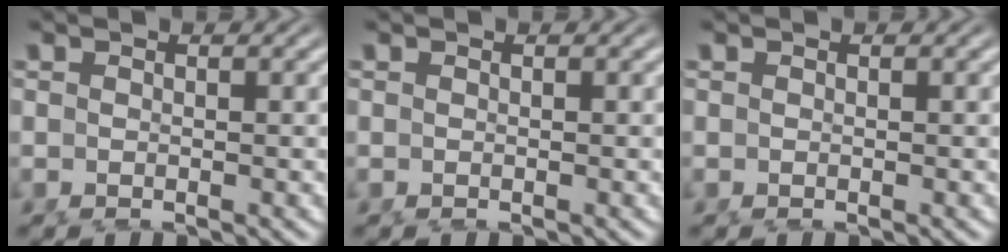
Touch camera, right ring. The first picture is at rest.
{"total": 0.0}
{"total": 0.0}